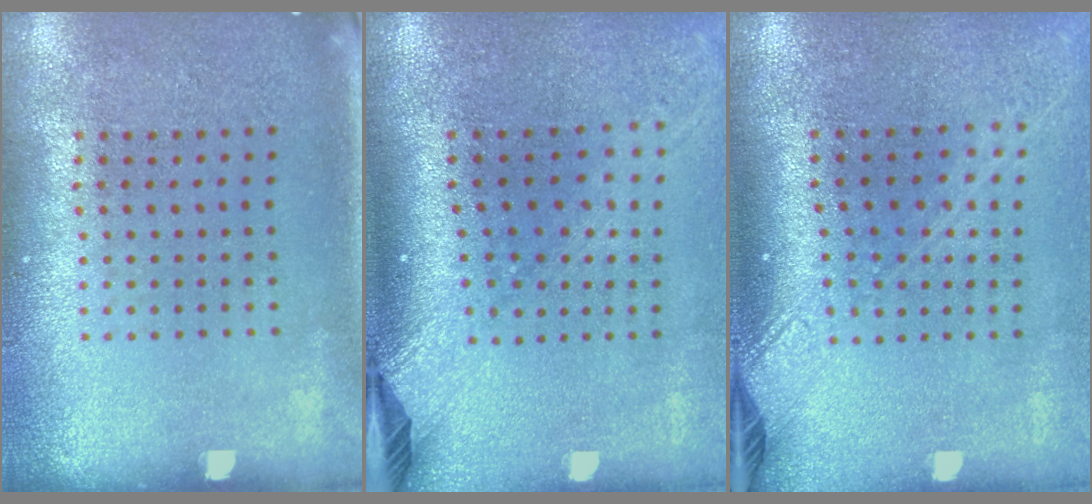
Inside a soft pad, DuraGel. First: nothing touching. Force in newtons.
{"total": 2.4, "press": 1.8, "slide": 1.6}
{"total": 2.1, "press": 1.6, "slide": 1.4}